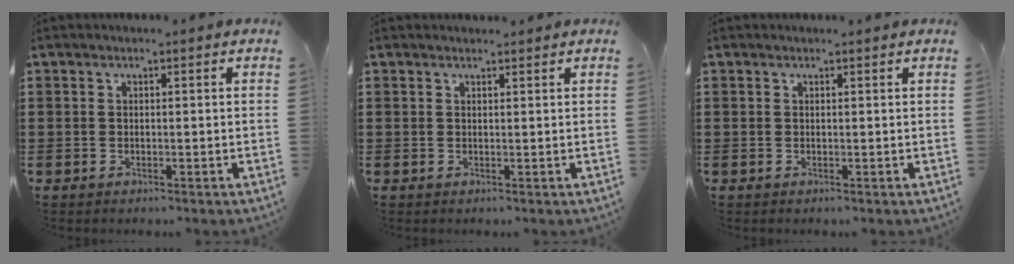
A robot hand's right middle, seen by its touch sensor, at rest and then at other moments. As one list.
[{"total": 0.7, "force": [0.7, 0.1, 0.0], "torque": [0.006, -0.003, 0.012]}, {"total": 0.0}]